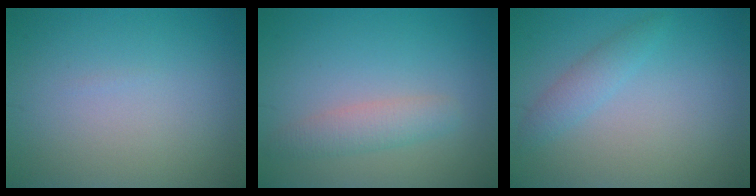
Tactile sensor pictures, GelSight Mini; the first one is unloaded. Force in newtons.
{"total": 2.4, "press": 2.4, "slide": 0.2}
{"total": 1.8, "press": 1.8, "slide": 0.1}